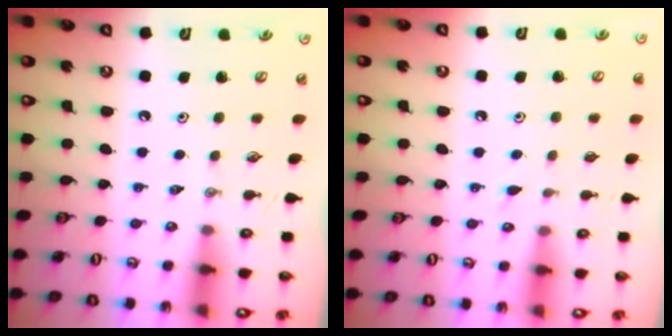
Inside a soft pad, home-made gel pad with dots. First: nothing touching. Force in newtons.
{"total": 6.7, "press": 6.7, "slide": 0.5}